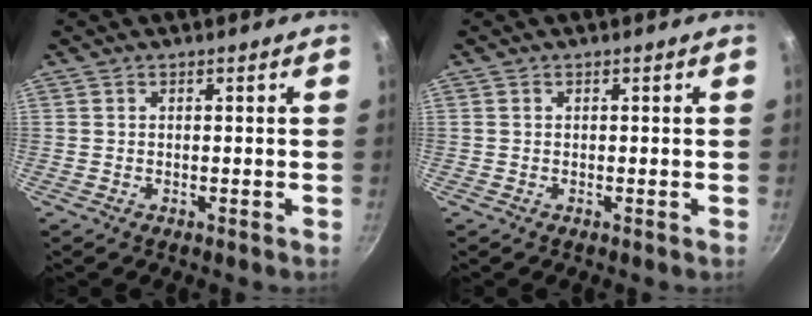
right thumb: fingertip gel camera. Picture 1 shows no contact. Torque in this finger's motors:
{"motor_torque": [-0.11, 0.27, 0.29, 0.18, 0.01]}